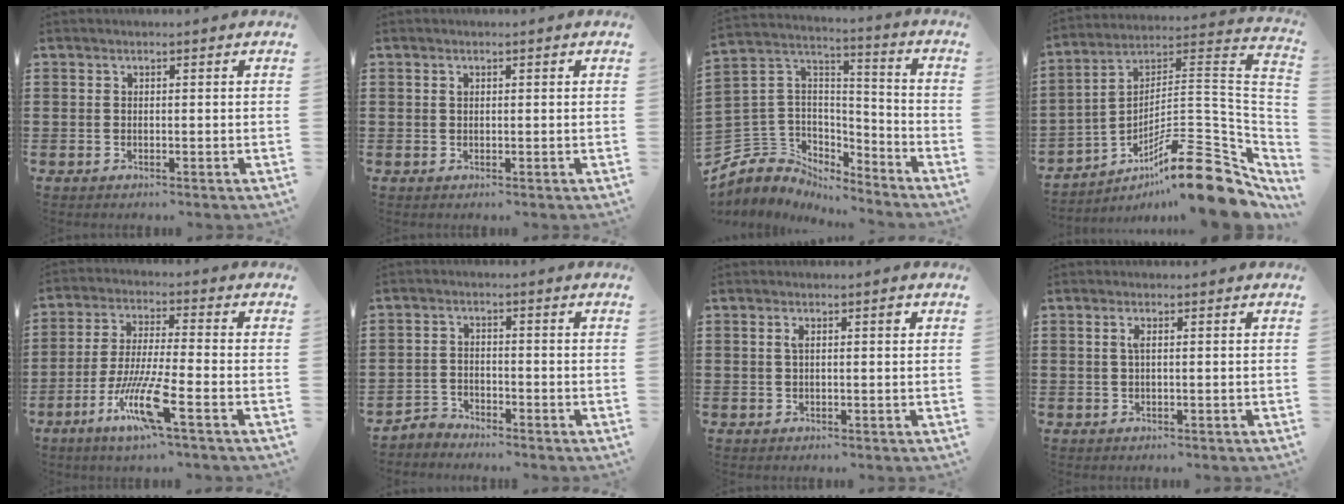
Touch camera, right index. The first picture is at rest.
{"total": 0.5, "force": [0.2, 0.3, 0.4], "torque": [-0.010, -0.001, 0.004]}
{"total": 6.5, "force": [-4.7, 4.5, -0.3], "torque": [-0.040, -0.016, -0.097]}
{"total": 16.1, "force": [-10.0, 2.8, 12.3], "torque": [-0.189, 0.026, -0.174]}
{"total": 10.7, "force": [-5.3, 1.2, 9.2], "torque": [-0.202, -0.013, -0.106]}
{"total": 2.5, "force": [-2.5, 0.5, -0.1], "torque": [-0.008, 0.003, -0.054]}
{"total": 1.8, "force": [0.5, 0.4, 1.7], "torque": [-0.031, 0.004, 0.006]}
{"total": 1.3, "force": [0.1, 0.1, 1.3], "torque": [-0.026, 0.001, 0.001]}